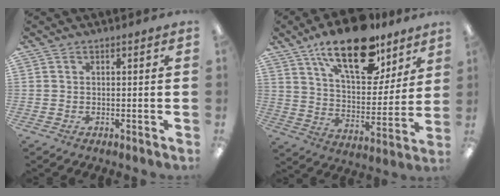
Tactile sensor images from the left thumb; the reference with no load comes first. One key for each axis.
{"total": 21.2, "fx": 13.9, "fy": 9.5, "fz": 12.8, "tx": -0.198, "ty": -0.075, "tz": 0.237}